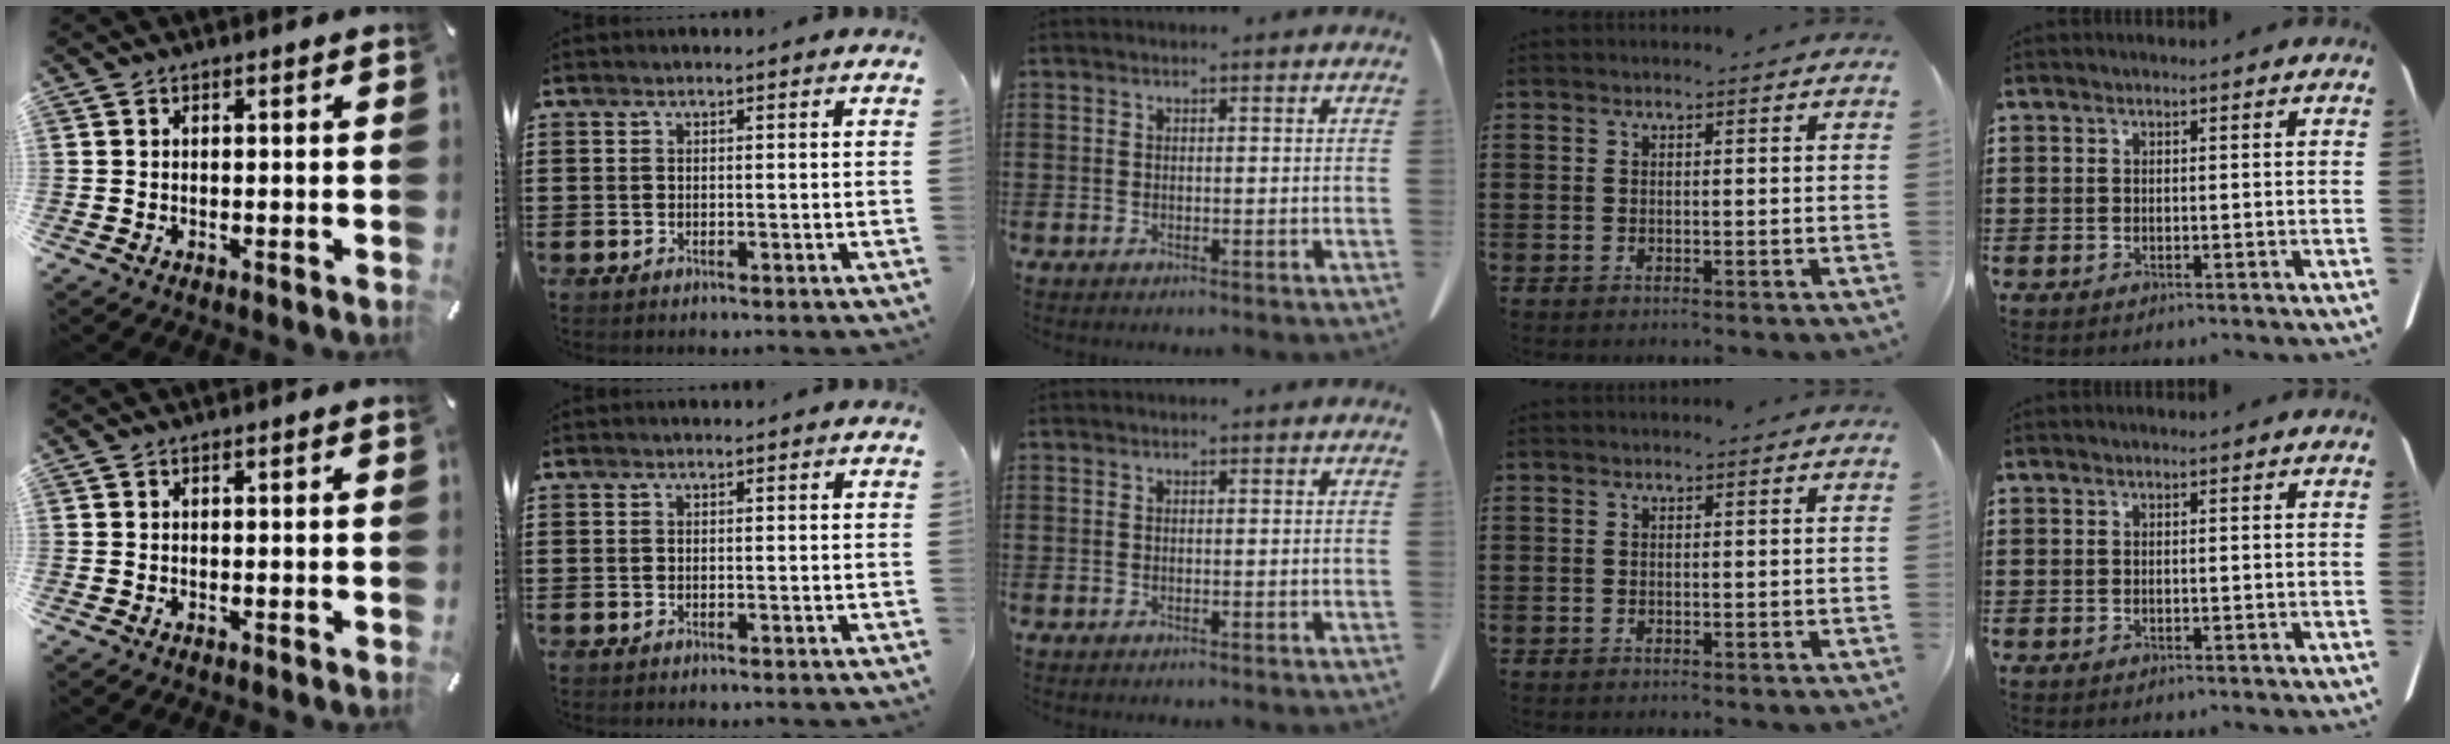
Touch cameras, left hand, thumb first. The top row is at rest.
{}